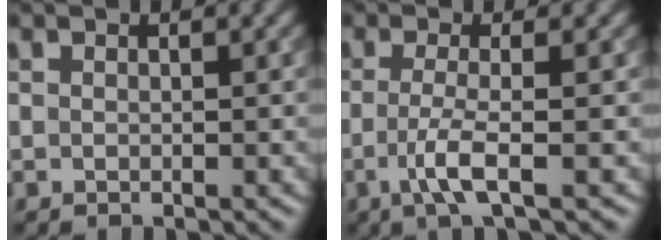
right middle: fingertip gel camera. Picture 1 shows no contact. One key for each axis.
{"total": 3.4, "fx": -1.0, "fy": 0.7, "fz": 3.1, "tx": -0.063, "ty": -0.005, "tz": -0.026}